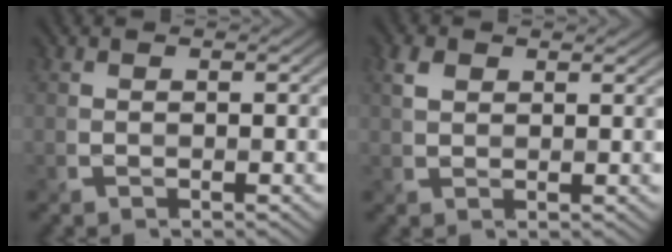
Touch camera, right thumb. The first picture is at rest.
{"total": 2.5, "force": [1.3, 1.6, 1.5], "torque": [-0.034, 0.004, 0.022]}